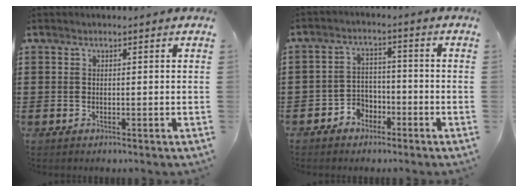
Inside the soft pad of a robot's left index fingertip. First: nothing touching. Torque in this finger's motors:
{"motor_torque": [0.18, 0.17, 0.11, 0.03]}